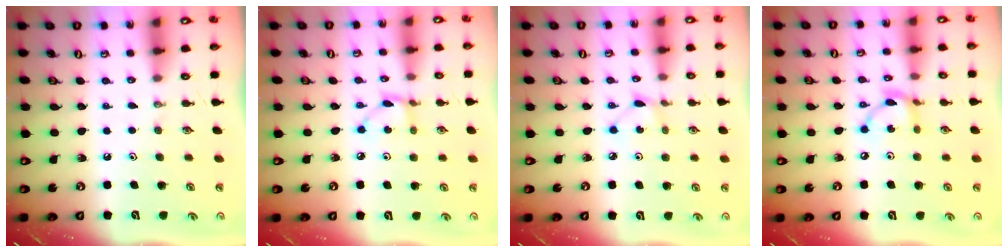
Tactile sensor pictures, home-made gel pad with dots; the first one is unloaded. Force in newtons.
{"total": 3.4, "press": 3.4, "slide": 0.2}
{"total": 2.5, "press": 2.4, "slide": 0.3}
{"total": 7.8, "press": 7.8, "slide": 0.1}